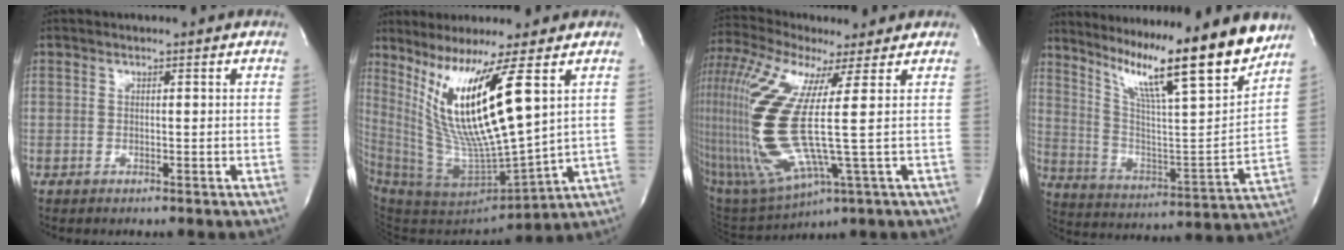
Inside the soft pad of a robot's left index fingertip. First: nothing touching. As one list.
[{"total": 15.9, "force": [6.7, -0.4, 14.4], "torque": [-0.287, -0.033, 0.133]}, {"total": 22.6, "force": [1.8, 3.8, 22.2], "torque": [-0.534, -0.007, 0.036]}, {"total": 20.0, "force": [15.7, -0.6, 12.5], "torque": [-0.206, -0.033, 0.248]}]